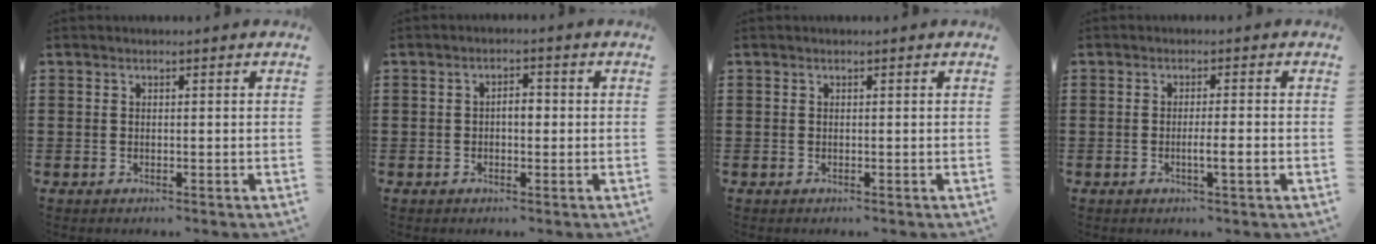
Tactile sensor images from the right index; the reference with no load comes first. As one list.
[{"total": 2.4, "force": [-0.3, 1.2, 2.1], "torque": [-0.041, 0.006, -0.007]}, {"total": 0.0}, {"total": 2.6, "force": [-0.9, -0.1, 2.4], "torque": [-0.040, -0.004, -0.018]}]